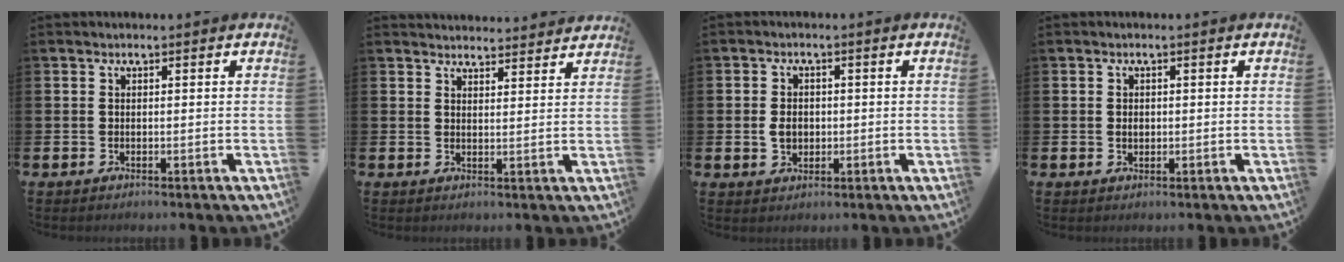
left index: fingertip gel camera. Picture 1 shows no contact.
{"total": 3.4, "force": [3.3, 0.5, -0.1], "torque": [0.003, -0.021, 0.060]}
{"total": 3.0, "force": [-0.1, 2.2, 1.9], "torque": [-0.017, -0.001, -0.009]}
{"total": 1.1, "force": [0.1, 0.8, 0.6], "torque": [0.000, 0.002, -0.003]}